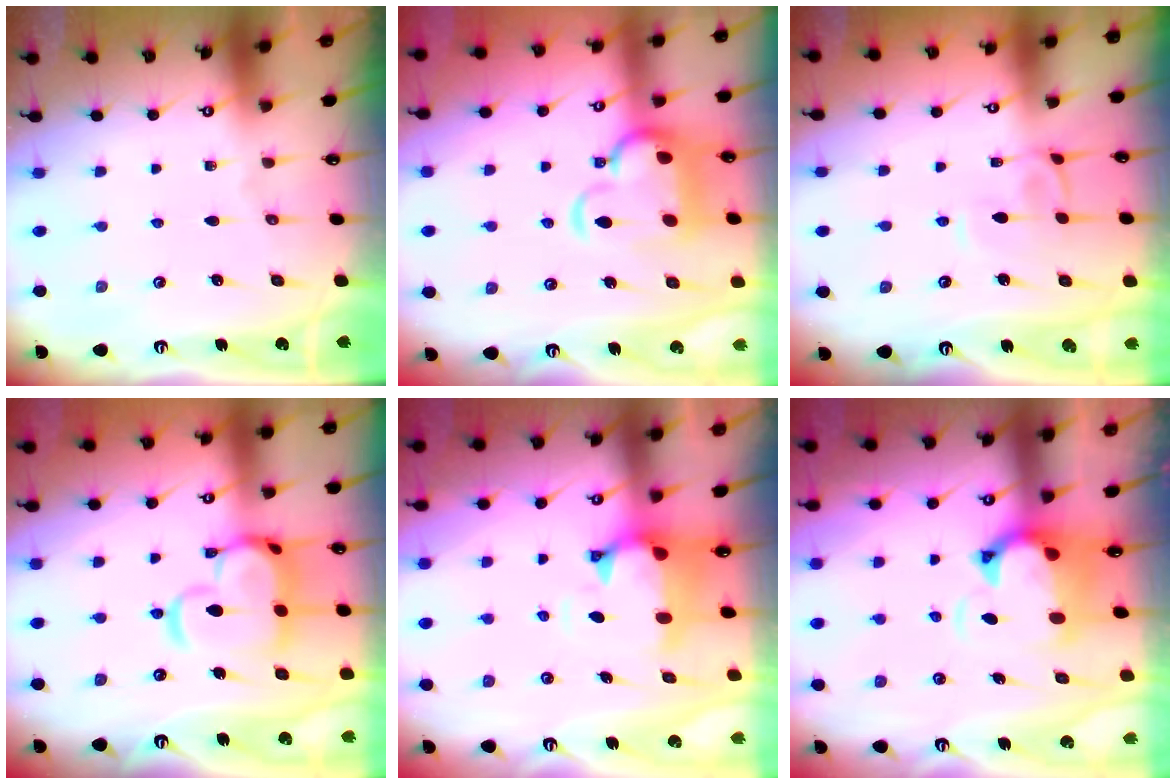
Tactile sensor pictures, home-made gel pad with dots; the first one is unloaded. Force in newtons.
{"total": 7.6, "press": 7.4, "slide": 1.7}
{"total": 2.7, "press": 2.6, "slide": 0.4}
{"total": 8.3, "press": 8.1, "slide": 1.5}
{"total": 1.2, "press": 0.1, "slide": 1.2}
{"total": 3.0, "press": 2.7, "slide": 1.4}